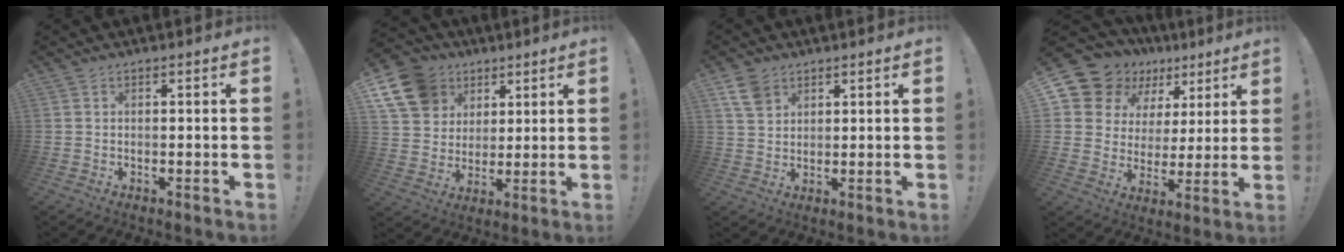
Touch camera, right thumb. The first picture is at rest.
{"total": 15.1, "force": [6.9, 12.0, 6.1], "torque": [-0.090, -0.031, 0.142]}
{"total": 6.7, "force": [4.1, 4.3, 3.0], "torque": [-0.046, -0.013, 0.080]}
{"total": 14.9, "force": [9.6, 10.2, 4.9], "torque": [-0.090, -0.062, 0.193]}